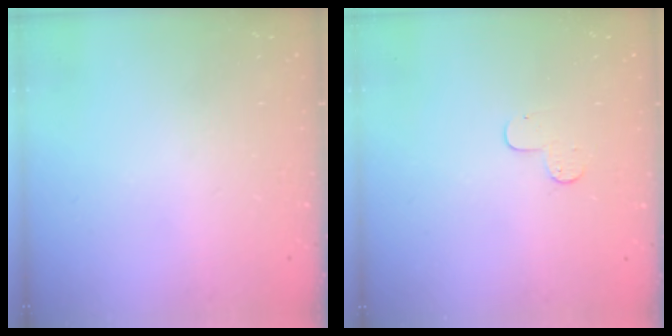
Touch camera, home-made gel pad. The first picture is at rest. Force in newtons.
{"total": 4.3, "press": 4.3, "slide": 0.4}